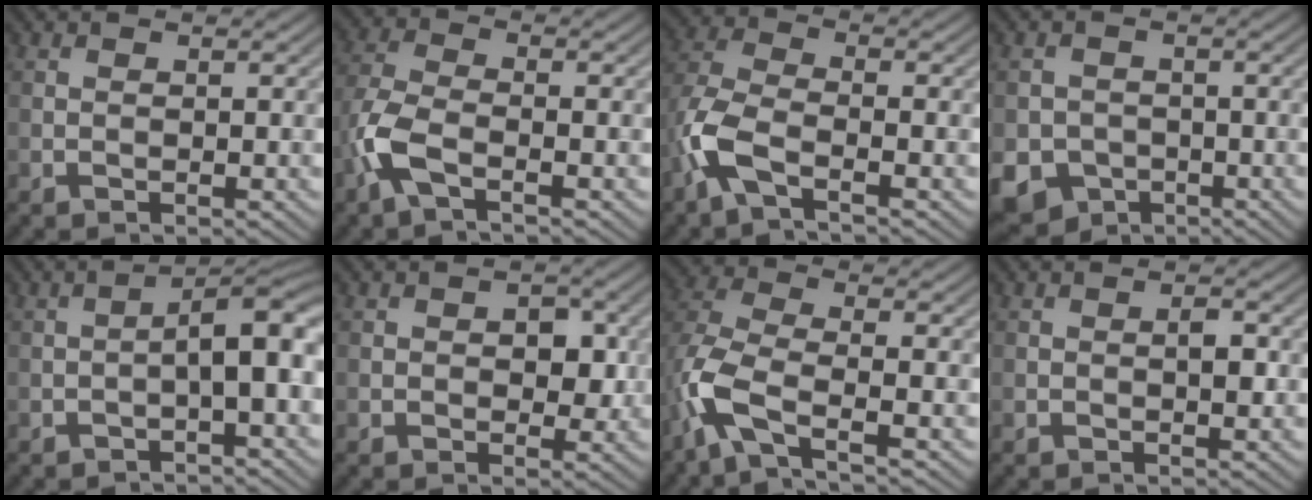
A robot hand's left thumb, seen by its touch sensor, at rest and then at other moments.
{"total": 5.8, "force": [-2.9, 2.2, 4.6], "torque": [-0.118, -0.005, -0.077]}
{"total": 6.7, "force": [-3.3, 2.6, 5.3], "torque": [-0.133, -0.002, -0.090]}
{"total": 7.3, "force": [-3.3, 6.0, 2.3], "torque": [-0.049, -0.027, -0.068]}
{"total": 5.8, "force": [-1.2, 1.6, 5.4], "torque": [-0.081, 0.021, -0.022]}
{"total": 3.3, "force": [0.2, 2.2, 2.4], "torque": [-0.037, -0.005, 0.000]}
{"total": 7.1, "force": [-3.3, 2.5, 5.7], "torque": [-0.142, -0.001, -0.090]}
{"total": 1.5, "force": [0.0, 0.6, 1.4], "torque": [-0.018, 0.002, -0.003]}